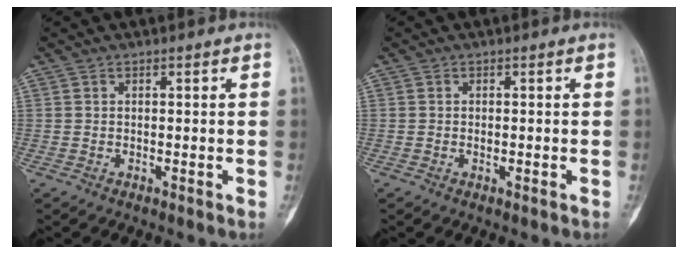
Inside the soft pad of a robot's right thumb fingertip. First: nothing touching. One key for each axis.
{"total": 0.7, "fx": -0.1, "fy": 0.5, "fz": 0.5, "tx": -0.004, "ty": 0.002, "tz": -0.001}